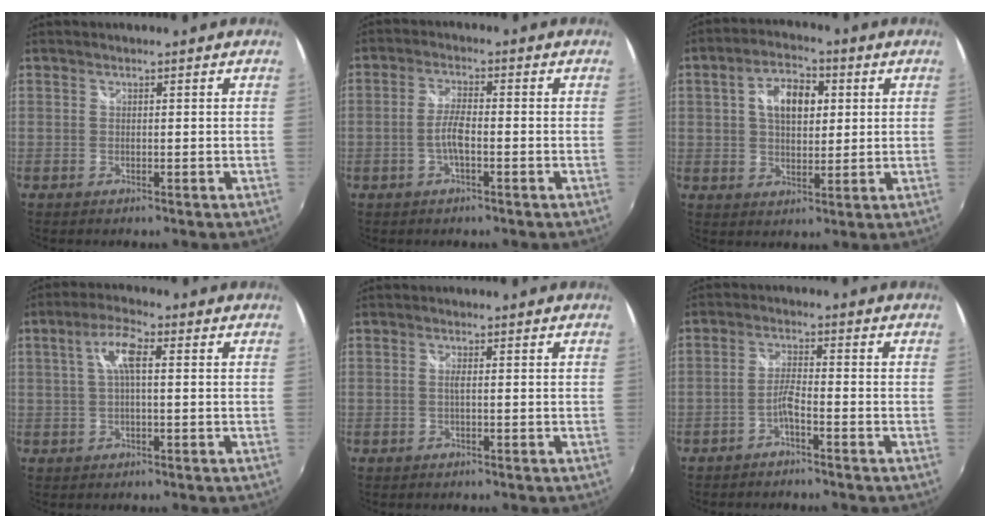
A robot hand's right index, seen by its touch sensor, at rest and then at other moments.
{"total": 4.2, "force": [-1.4, 0.9, 3.9], "torque": [-0.083, 0.004, -0.026]}
{"total": 9.0, "force": [2.2, 5.2, 7.0], "torque": [-0.120, 0.019, 0.034]}
{"total": 5.4, "force": [0.9, 1.4, 5.2], "torque": [-0.098, 0.013, 0.019]}
{"total": 1.0, "force": [-0.3, -0.3, 1.0], "torque": [-0.016, 0.003, -0.006]}
{"total": 2.8, "force": [-2.0, 0.0, 1.9], "torque": [-0.051, 0.009, -0.039]}